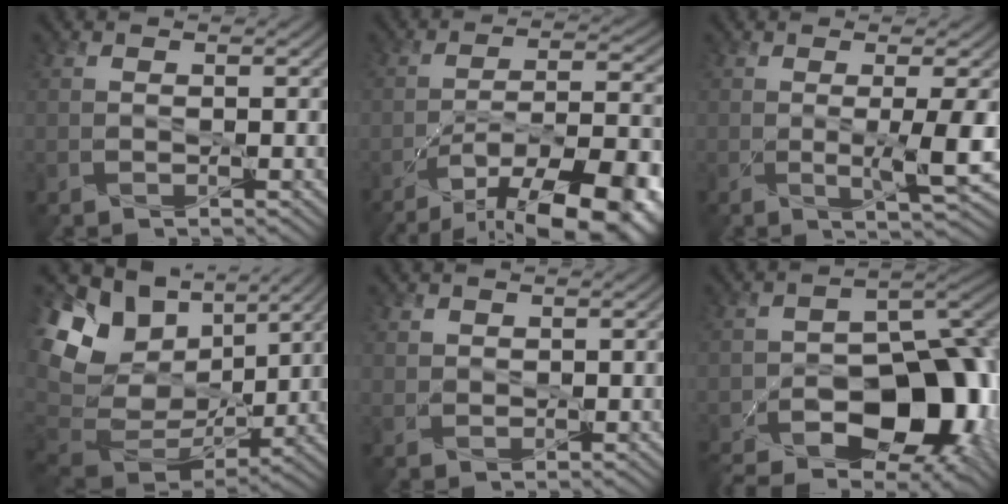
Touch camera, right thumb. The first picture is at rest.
{"total": 17.7, "force": [-12.2, 5.6, 11.6], "torque": [-0.149, -0.010, -0.172]}
{"total": 5.0, "force": [-0.2, 0.5, 4.9], "torque": [-0.087, -0.005, 0.000]}
{"total": 16.8, "force": [6.2, 11.8, 10.2], "torque": [-0.242, 0.013, 0.141]}
{"total": 1.5, "force": [1.1, 0.9, 0.3], "torque": [-0.009, -0.002, 0.023]}
{"total": 16.3, "force": [-8.6, 8.9, 10.6], "torque": [-0.153, -0.012, -0.139]}